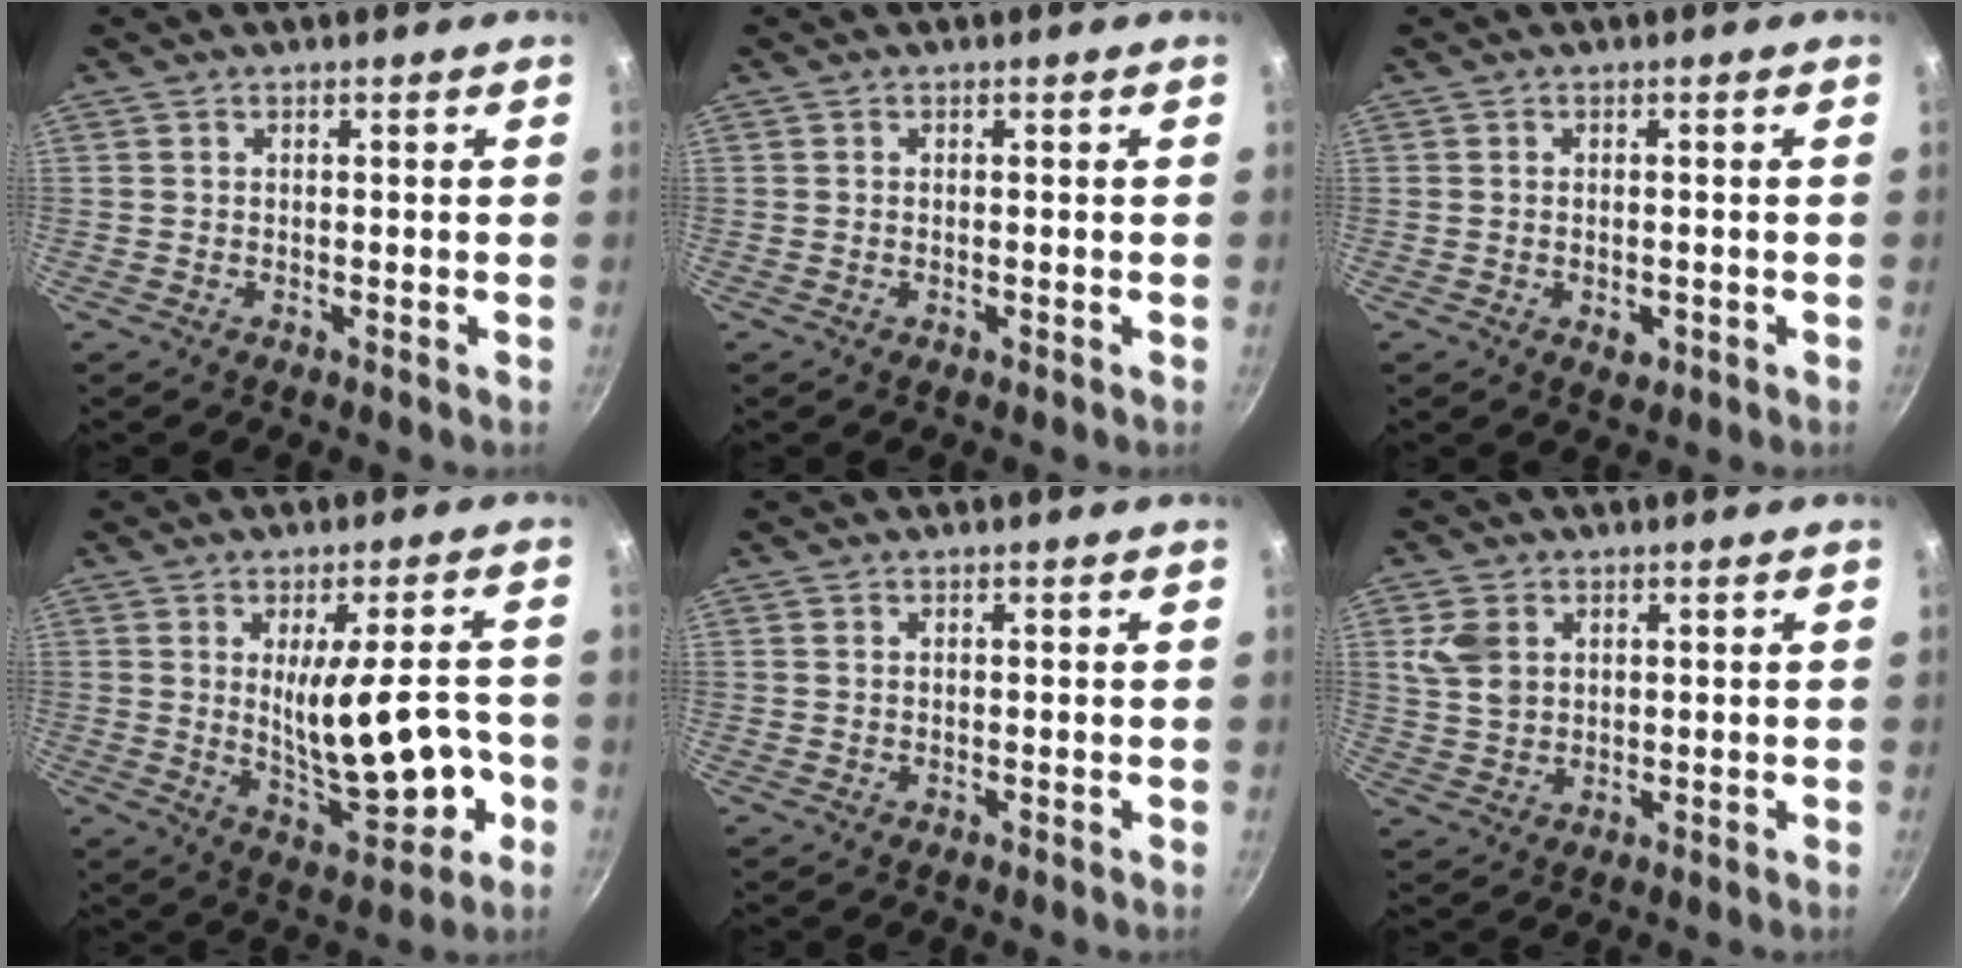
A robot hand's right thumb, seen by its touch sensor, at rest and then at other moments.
{"total": 0.0}
{"total": 2.4, "force": [-0.7, 1.5, 1.6], "torque": [-0.024, -0.002, -0.009]}
{"total": 15.1, "force": [-1.6, 5.8, 13.9], "torque": [-0.185, -0.017, -0.005]}
{"total": 0.0}
{"total": 6.1, "force": [2.0, 4.5, 3.6], "torque": [-0.061, -0.002, 0.042]}